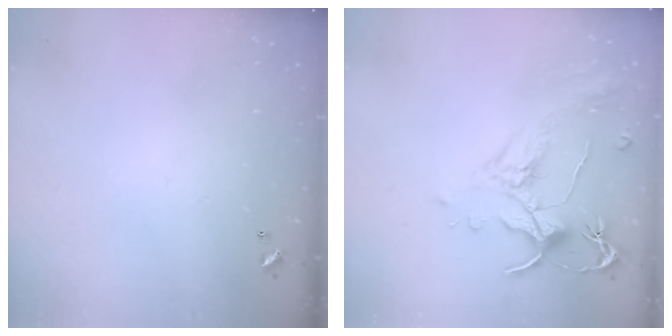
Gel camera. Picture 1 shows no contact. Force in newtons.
{"total": 1.8, "press": 1.2, "slide": 1.3}